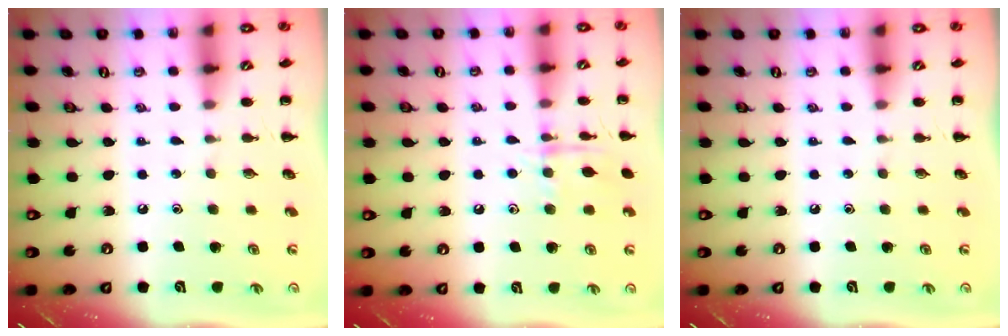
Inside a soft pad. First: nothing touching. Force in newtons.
{"total": 8.8, "press": 8.8, "slide": 0.6}
{"total": 0.0}